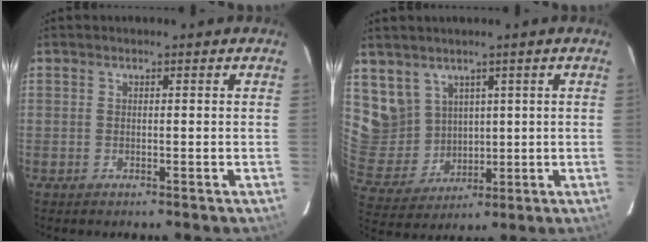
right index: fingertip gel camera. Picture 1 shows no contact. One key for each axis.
{"total": 8.6, "fx": 4.8, "fy": 7.1, "fz": 1.1, "tx": -0.025, "ty": 0.004, "tz": 0.120}